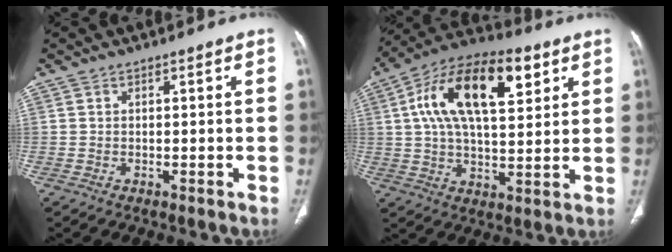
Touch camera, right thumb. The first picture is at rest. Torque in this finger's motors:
{"motor_torque": [0.09, 0.52, 1.26, -0.43, 0.40]}